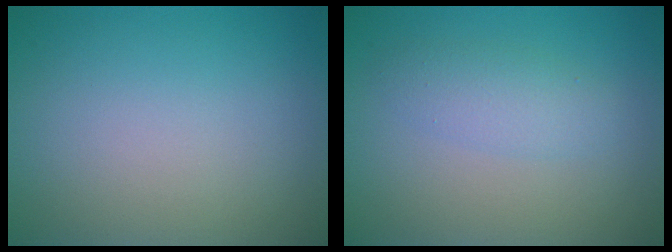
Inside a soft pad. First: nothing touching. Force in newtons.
{"total": 2.3, "press": 2.3, "slide": 0.1}